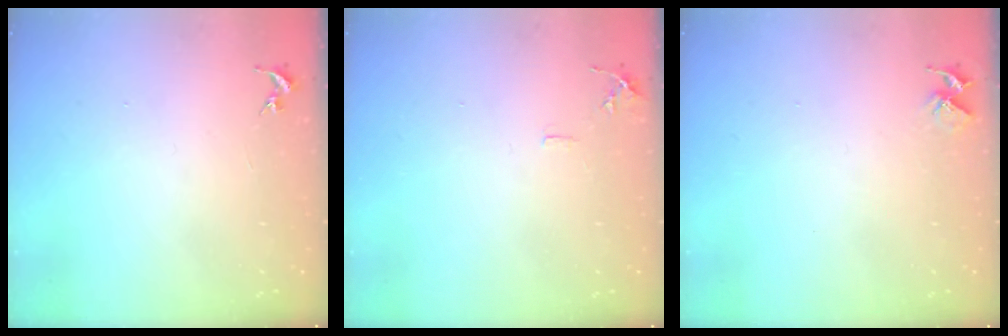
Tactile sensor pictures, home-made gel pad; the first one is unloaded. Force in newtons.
{"total": 5.7, "press": 5.7, "slide": 0.6}
{"total": 6.6, "press": 6.6, "slide": 0.5}